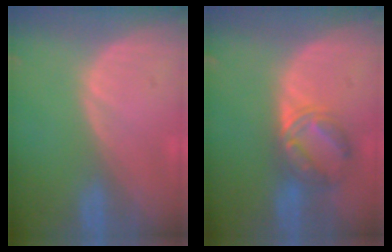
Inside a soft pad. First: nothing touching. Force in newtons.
{"total": 6.0, "press": 5.9, "slide": 1.2}